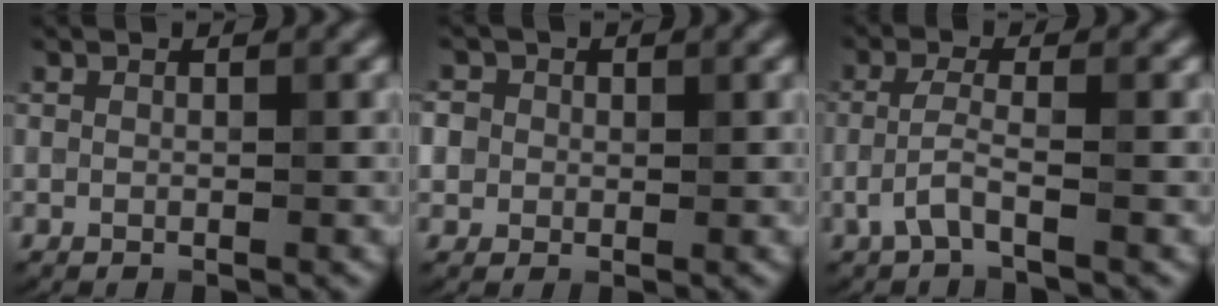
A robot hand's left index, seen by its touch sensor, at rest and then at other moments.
{"total": 3.1, "force": [0.7, 2.9, 1.1], "torque": [-0.013, 0.013, -0.006]}
{"total": 2.5, "force": [-0.9, 0.5, 2.3], "torque": [-0.051, 0.003, -0.025]}